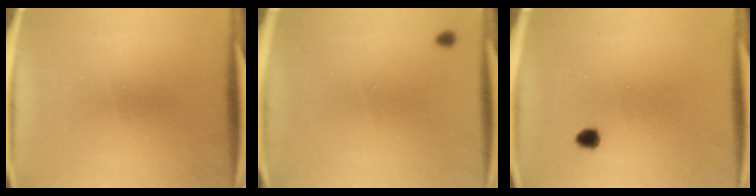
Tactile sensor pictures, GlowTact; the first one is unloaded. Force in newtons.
{"total": 0.8}
{"total": 1.6}